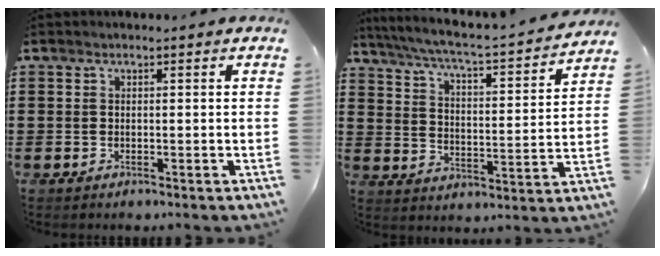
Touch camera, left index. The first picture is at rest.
{"total": 4.0, "force": [3.7, -0.3, 1.7], "torque": [-0.055, -0.040, 0.051]}